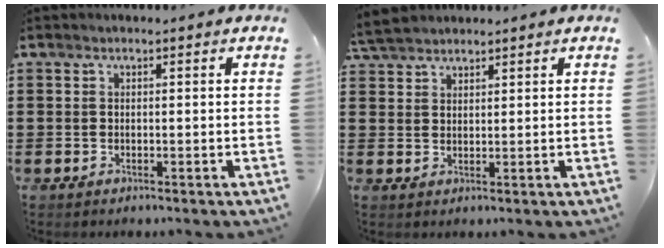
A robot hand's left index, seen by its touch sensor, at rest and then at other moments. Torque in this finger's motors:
{"motor_torque": [0.28, -0.40, 0.66, 0.20]}